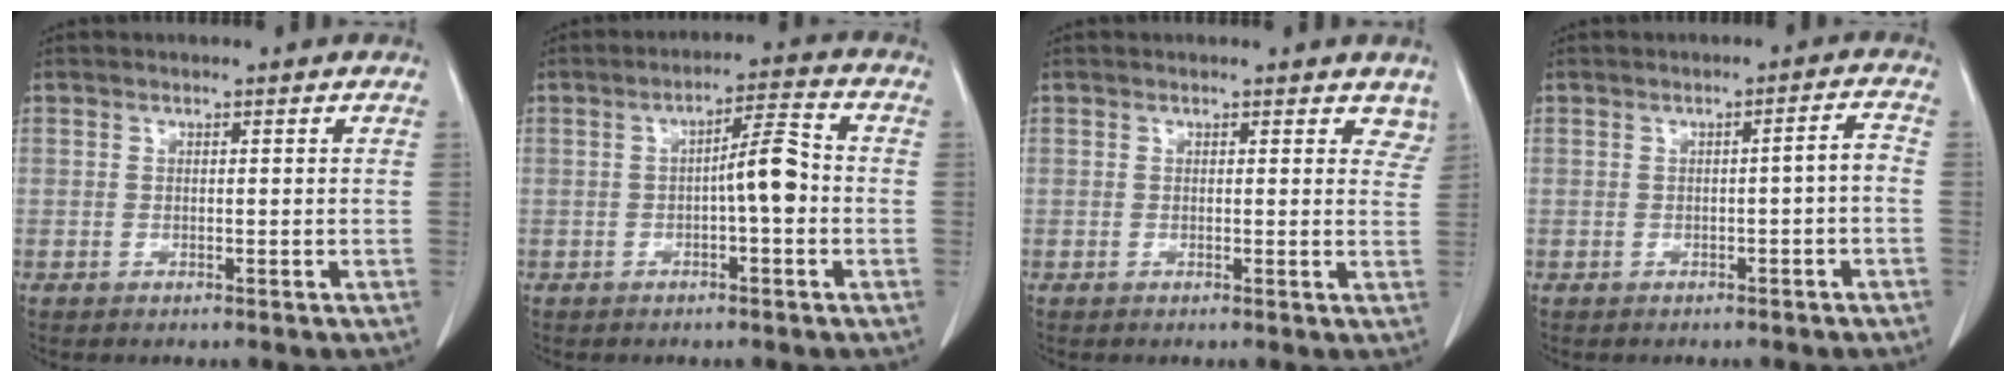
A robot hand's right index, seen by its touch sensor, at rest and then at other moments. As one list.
[{"total": 5.7, "force": [-0.9, 0.8, 5.6], "torque": [-0.084, 0.017, -0.015]}, {"total": 4.1, "force": [3.6, 1.9, 0.9], "torque": [0.017, -0.009, 0.019]}, {"total": 2.4, "force": [-0.9, 0.1, 2.3], "torque": [-0.030, 0.007, -0.013]}]